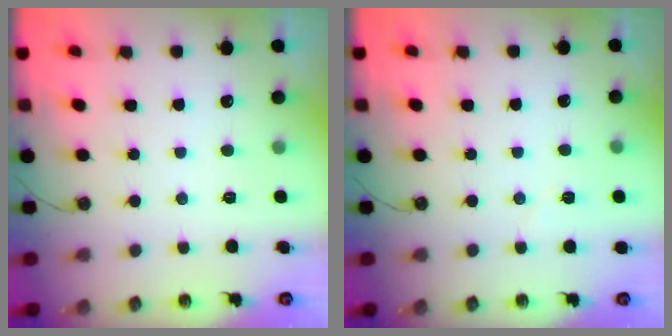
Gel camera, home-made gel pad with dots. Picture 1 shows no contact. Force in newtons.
{"total": 10.1, "press": 2.3, "slide": 9.9}